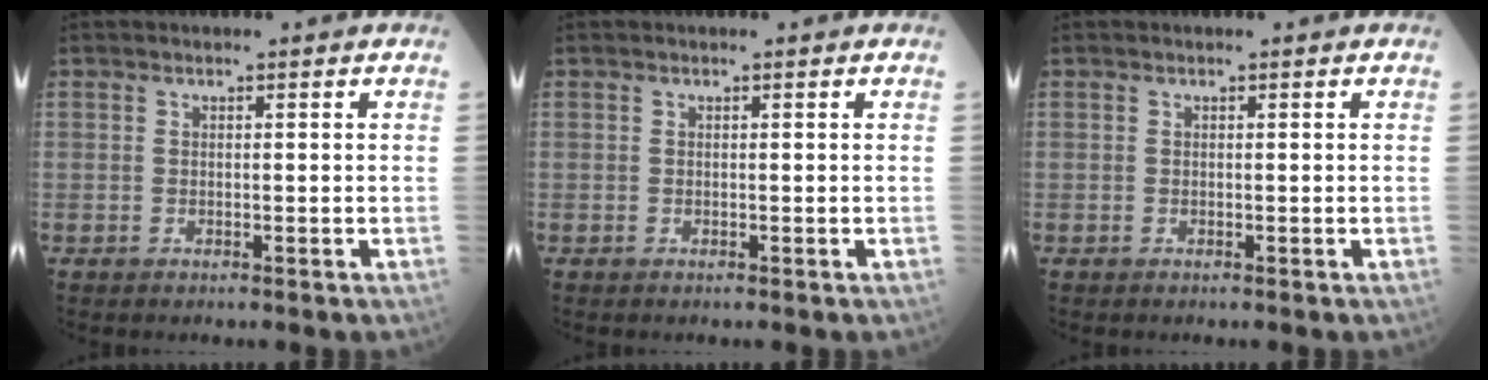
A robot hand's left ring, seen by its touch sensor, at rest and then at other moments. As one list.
[{"total": 0.0}, {"total": 0.0}]